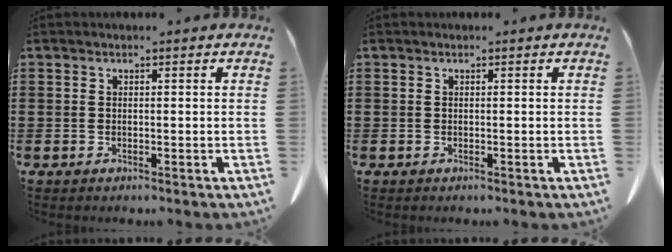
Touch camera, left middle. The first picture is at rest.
{"total": 0.0}